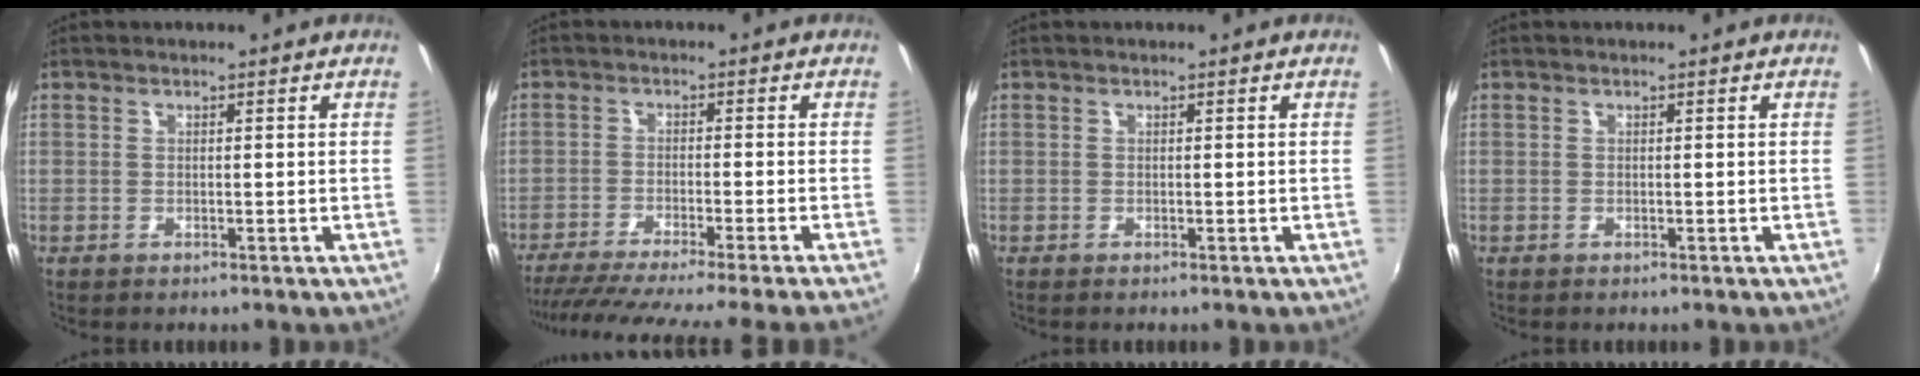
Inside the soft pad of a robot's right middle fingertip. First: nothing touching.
{"total": 14.0, "force": [-12.3, -2.6, 6.0], "torque": [-0.120, -0.034, -0.193]}
{"total": 0.0}
{"total": 0.0}